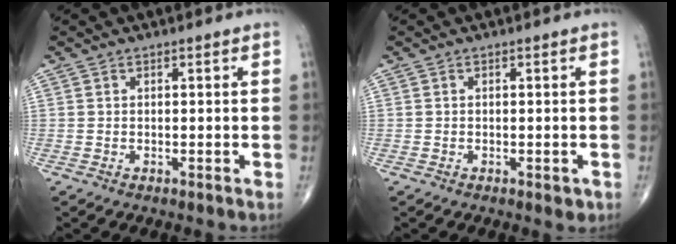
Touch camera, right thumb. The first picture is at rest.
{"total": 1.4, "force": [-0.5, 0.7, 1.1], "torque": [-0.010, -0.002, -0.005]}